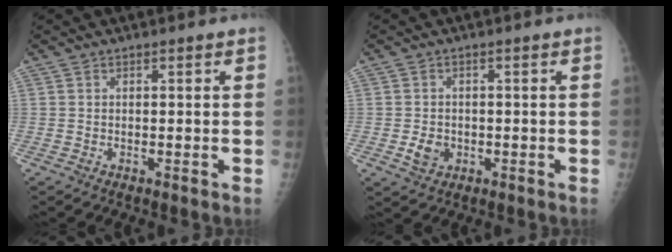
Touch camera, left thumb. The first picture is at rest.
{"total": 3.5, "force": [-0.8, 2.8, 1.9], "torque": [-0.026, 0.002, -0.010]}